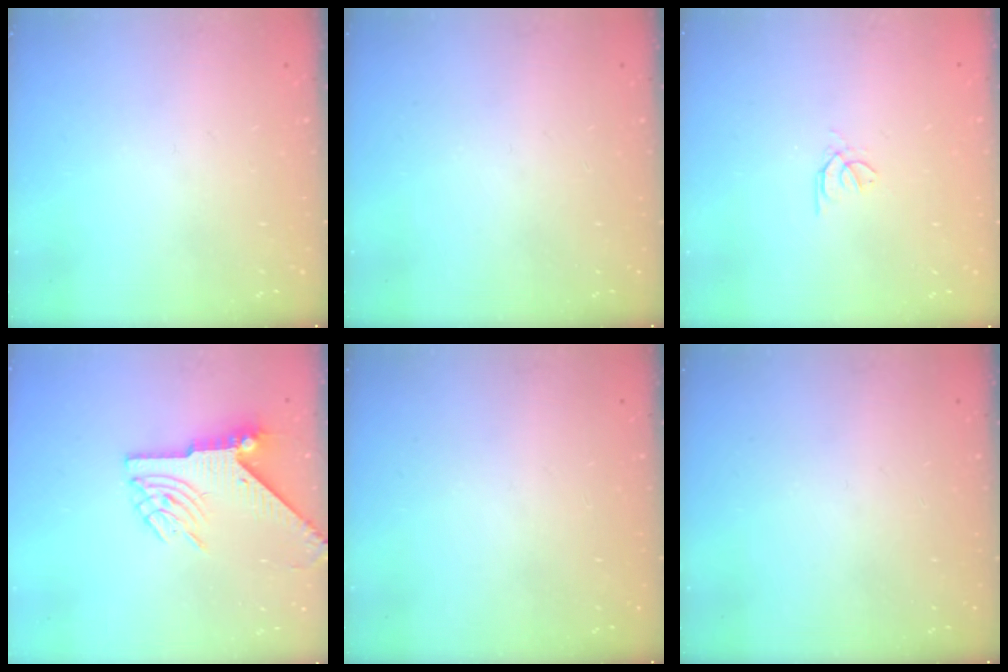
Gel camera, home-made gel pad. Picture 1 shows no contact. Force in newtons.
{"total": 0.0}
{"total": 0.6, "press": 0.4, "slide": 0.3}
{"total": 7.9, "press": 7.9, "slide": 1.0}
{"total": 0.0}
{"total": 0.0}